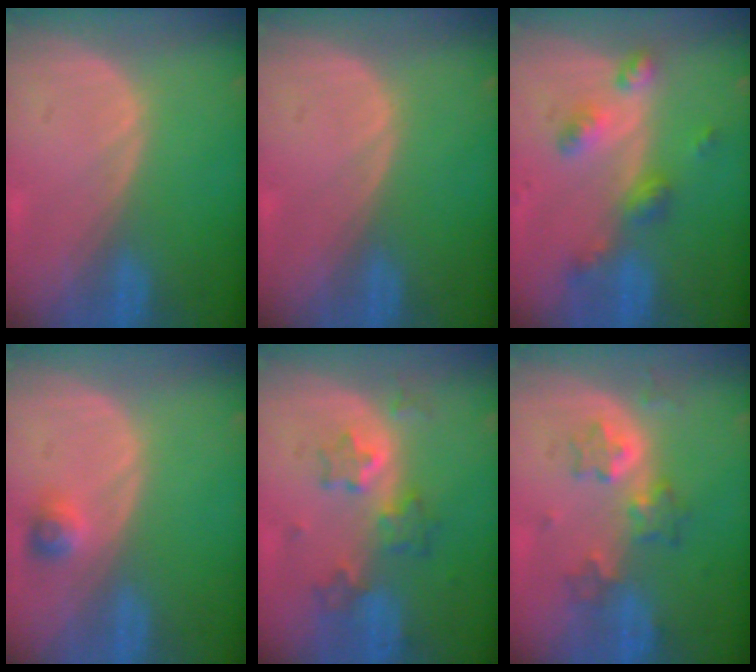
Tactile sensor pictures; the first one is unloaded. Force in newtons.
{"total": 0.0}
{"total": 6.0, "press": 5.3, "slide": 2.8}
{"total": 2.2, "press": 2.2, "slide": 0.2}
{"total": 6.6, "press": 6.0, "slide": 2.7}
{"total": 5.7, "press": 5.7, "slide": 0.6}